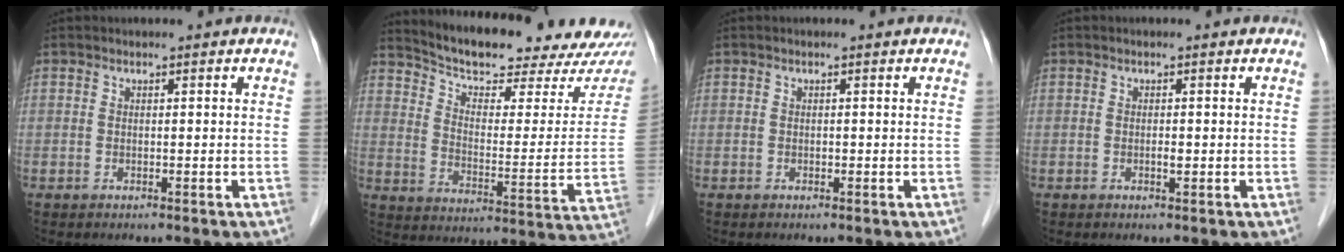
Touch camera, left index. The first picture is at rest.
{"total": 22.2, "force": [20.4, 3.7, 8.1], "torque": [-0.117, -0.051, 0.267]}
{"total": 0.0}
{"total": 0.7, "force": [-0.1, 0.2, 0.6], "torque": [-0.011, 0.000, -0.002]}